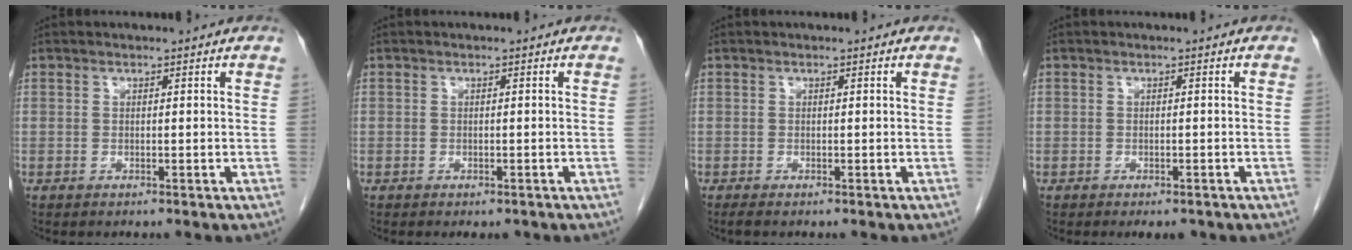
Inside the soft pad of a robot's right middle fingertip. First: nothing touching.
{"total": 1.3, "force": [-0.8, 0.9, 0.5], "torque": [-0.006, 0.001, -0.006]}
{"total": 0.5, "force": [-0.4, 0.0, 0.3], "torque": [-0.007, -0.001, -0.007]}
{"total": 2.5, "force": [-1.7, 1.3, 1.2], "torque": [-0.009, 0.000, -0.016]}